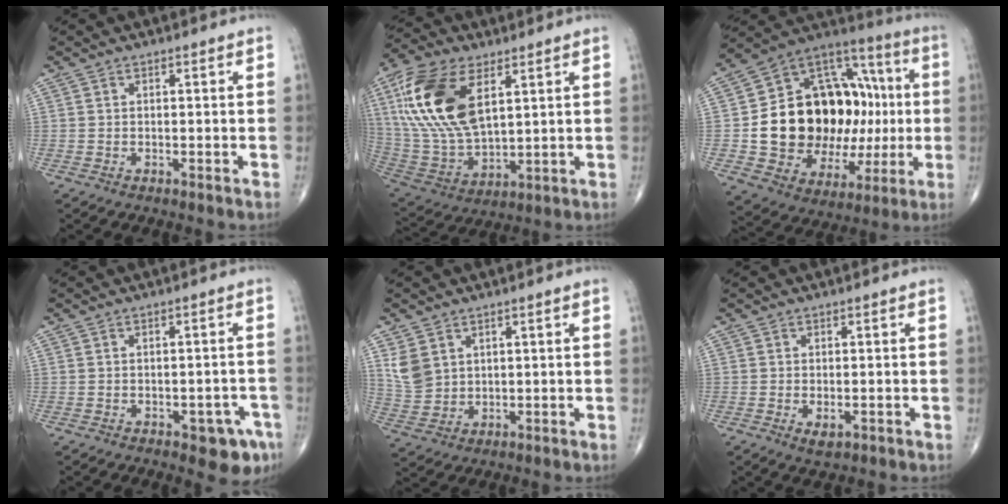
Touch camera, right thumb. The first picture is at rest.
{"total": 20.7, "force": [7.3, 10.7, 16.1], "torque": [-0.329, -0.022, 0.143]}
{"total": 30.5, "force": [-0.5, 20.2, 22.8], "torque": [-0.320, 0.030, 0.006]}
{"total": 6.1, "force": [-3.2, 2.7, 4.4], "torque": [-0.034, 0.014, -0.036]}
{"total": 5.6, "force": [2.4, 4.3, 2.8], "torque": [-0.047, -0.010, 0.062]}
{"total": 2.2, "force": [-0.9, 1.1, 1.7], "torque": [-0.025, -0.004, -0.013]}